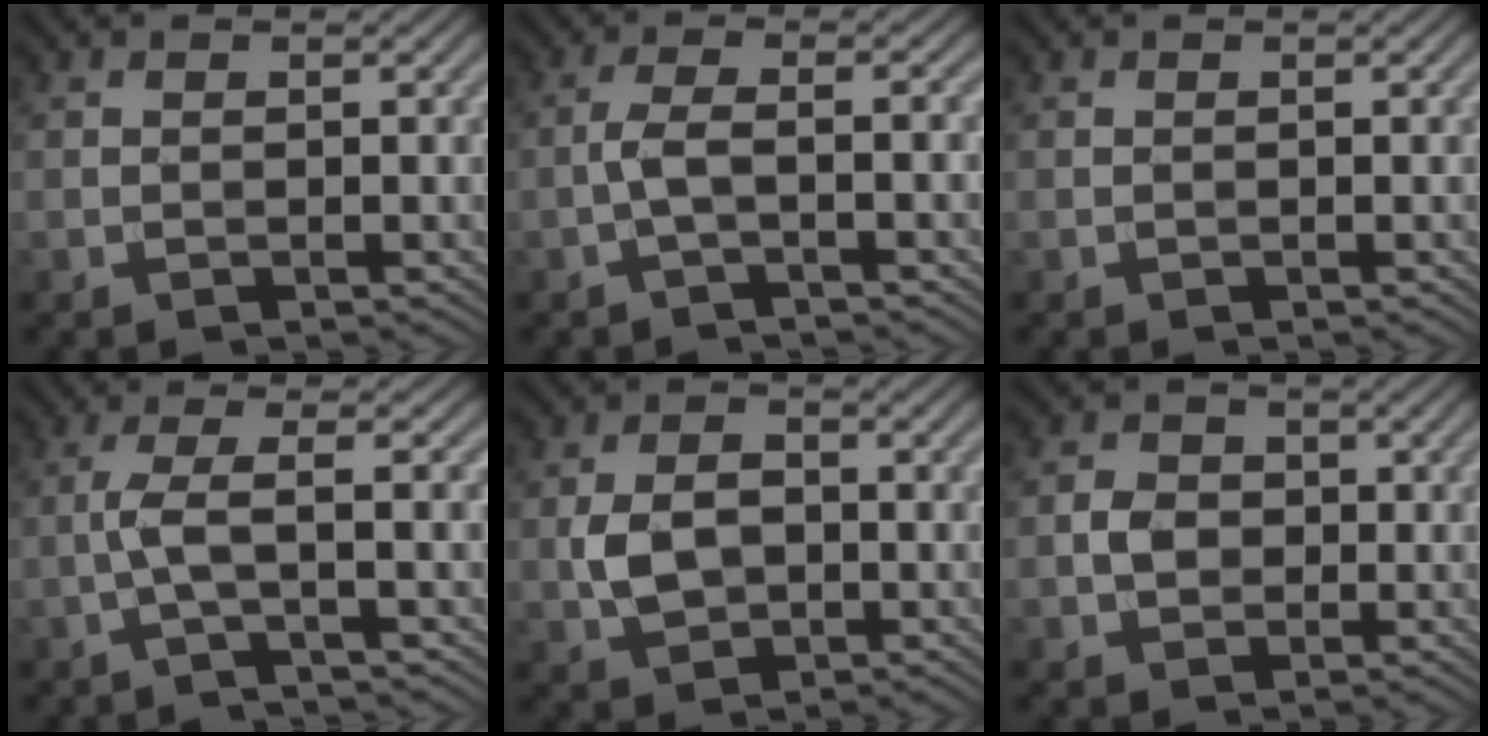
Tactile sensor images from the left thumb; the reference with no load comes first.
{"total": 3.2, "force": [-1.1, 0.6, 2.9], "torque": [-0.058, 0.010, -0.032]}
{"total": 0.0}
{"total": 4.0, "force": [-0.9, 0.4, 3.9], "torque": [-0.070, 0.013, -0.034]}
{"total": 4.5, "force": [-0.7, 3.1, 3.2], "torque": [-0.068, -0.003, -0.014]}
{"total": 2.8, "force": [-0.3, 2.5, 1.3], "torque": [-0.027, 0.000, -0.012]}